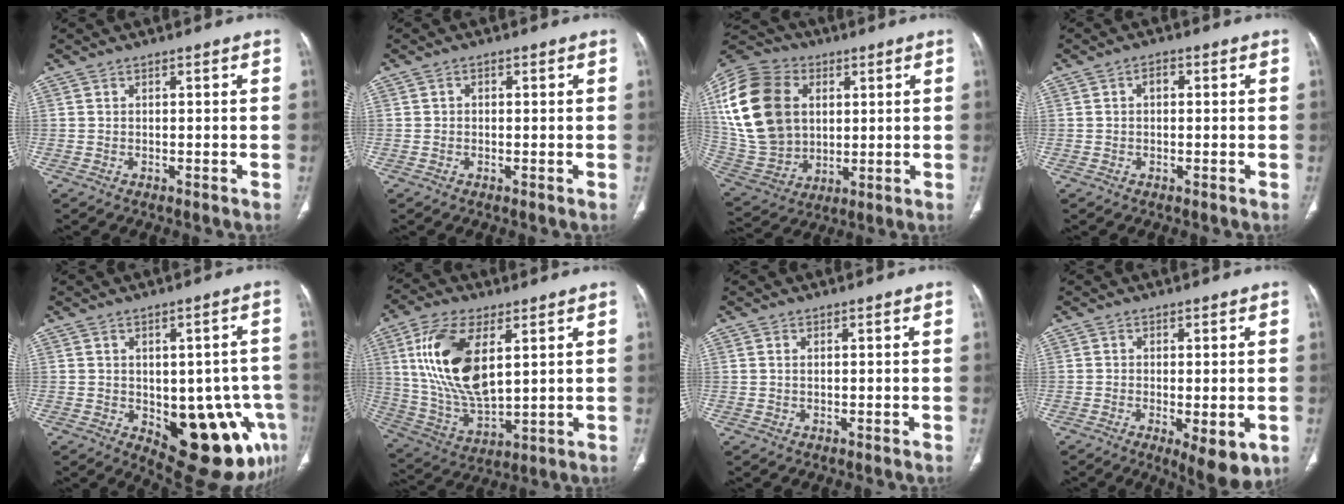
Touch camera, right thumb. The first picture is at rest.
{"total": 0.9, "force": [0.1, 0.8, 0.4], "torque": [-0.002, 0.002, -0.002]}
{"total": 23.9, "force": [5.4, 17.5, 15.4], "torque": [-0.314, 0.003, 0.110]}
{"total": 1.9, "force": [0.2, 1.2, 1.4], "torque": [-0.021, 0.008, 0.001]}
{"total": 17.9, "force": [-5.5, 8.9, 14.5], "torque": [-0.120, 0.012, -0.044]}
{"total": 17.9, "force": [5.2, 8.5, 14.9], "torque": [-0.291, -0.020, 0.107]}
{"total": 0.5, "force": [0.2, 0.2, 0.5], "torque": [-0.014, 0.004, 0.005]}
{"total": 7.8, "force": [-2.5, 2.8, 6.8], "torque": [-0.095, -0.016, -0.032]}